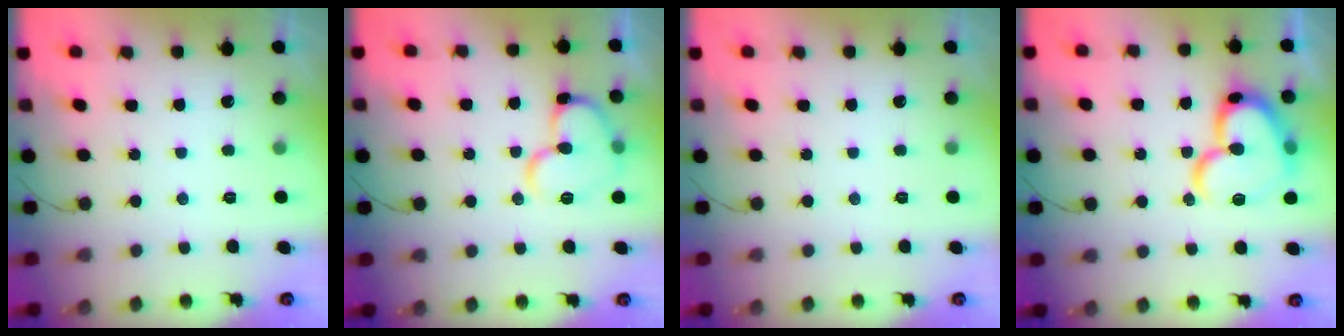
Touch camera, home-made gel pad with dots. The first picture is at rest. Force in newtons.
{"total": 13.1, "press": 13.1, "slide": 1.3}
{"total": 0.0}
{"total": 20.0, "press": 19.9, "slide": 2.4}